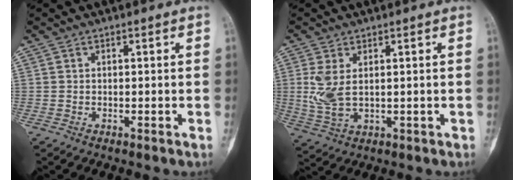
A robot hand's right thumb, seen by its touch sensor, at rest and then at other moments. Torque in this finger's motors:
{"motor_torque": [0.05, 0.13, 0.47, 0.45, 0.05]}